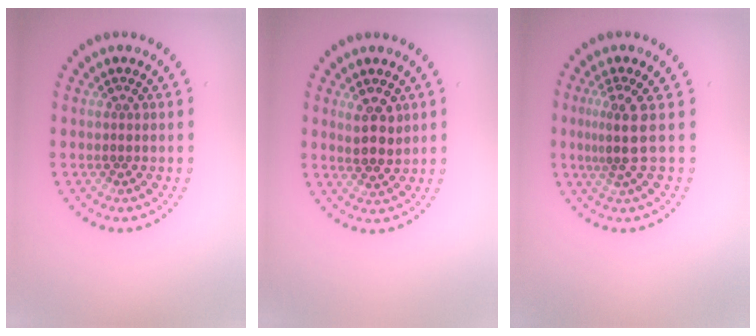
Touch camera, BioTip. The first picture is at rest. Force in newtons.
{"total": 2.8, "press": 2.7, "slide": 0.8}
{"total": 2.8, "press": 1.9, "slide": 2.0}